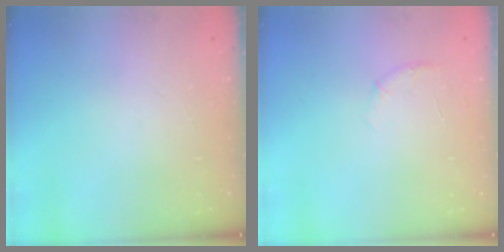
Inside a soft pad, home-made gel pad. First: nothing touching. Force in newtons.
{"total": 5.2, "press": 5.0, "slide": 1.5}